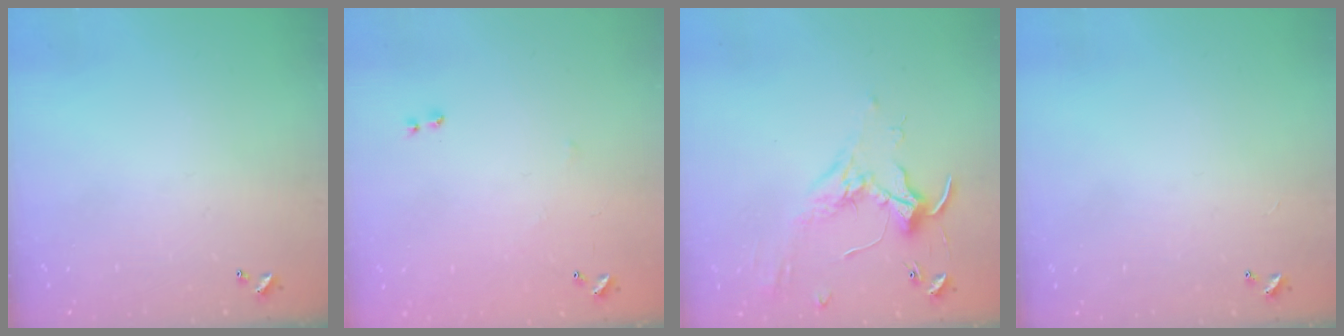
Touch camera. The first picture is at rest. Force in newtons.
{"total": 7.7, "press": 7.7, "slide": 0.8}
{"total": 1.7, "press": 1.6, "slide": 0.4}
{"total": 2.6, "press": 2.6, "slide": 0.3}